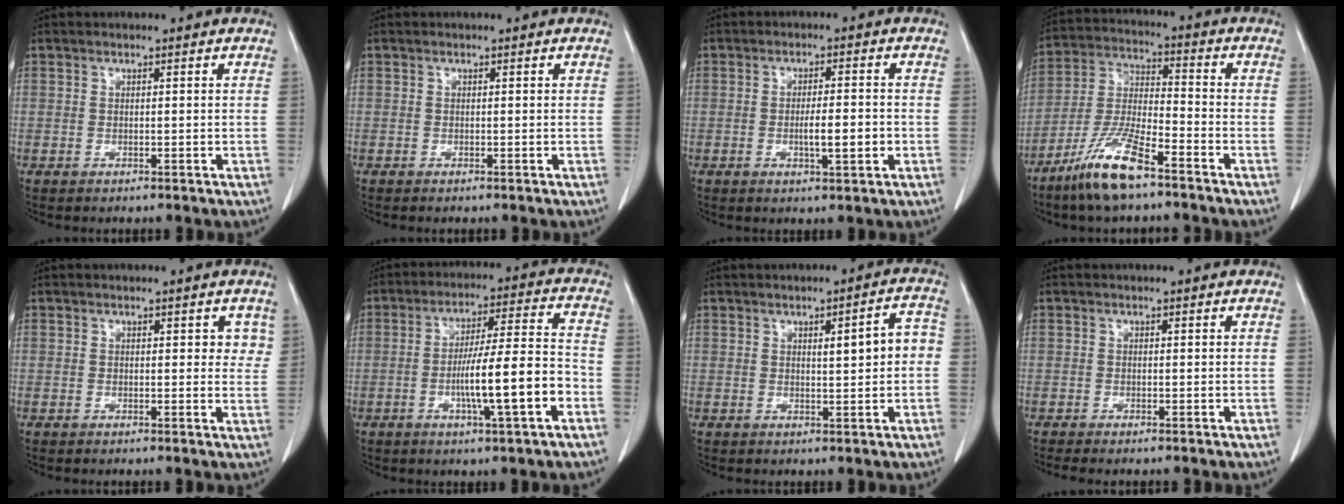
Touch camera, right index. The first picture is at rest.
{"total": 0.0}
{"total": 4.7, "force": [-1.1, 0.5, 4.5], "torque": [-0.077, -0.004, -0.015]}
{"total": 11.2, "force": [-7.6, 1.6, 8.1], "torque": [-0.174, -0.021, -0.148]}
{"total": 2.5, "force": [1.1, 1.5, 1.6], "torque": [-0.006, 0.002, 0.008]}
{"total": 10.6, "force": [-3.4, -0.1, 10.0], "torque": [-0.168, 0.003, -0.056]}
{"total": 5.2, "force": [0.3, 1.1, 5.0], "torque": [-0.067, 0.016, 0.005]}
{"total": 1.8, "force": [-1.5, 0.0, 0.9], "torque": [-0.014, -0.004, -0.023]}